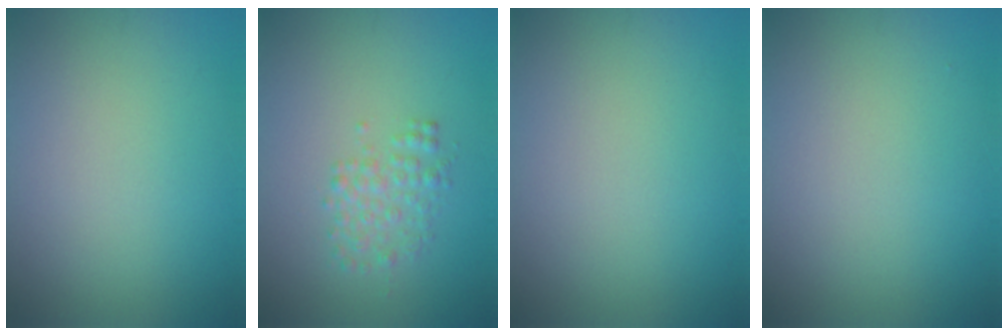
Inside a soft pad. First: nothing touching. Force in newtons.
{"total": 2.0, "press": 2.0, "slide": 0.0}
{"total": 0.0}
{"total": 0.0}